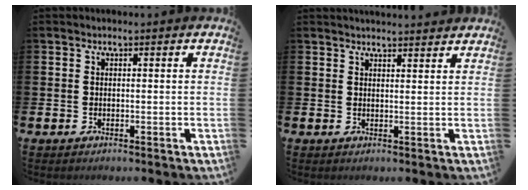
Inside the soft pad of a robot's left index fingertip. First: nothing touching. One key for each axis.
{"total": 2.4, "fx": 2.4, "fy": -0.1, "fz": -0.1, "tx": 0.006, "ty": -0.016, "tz": 0.041}